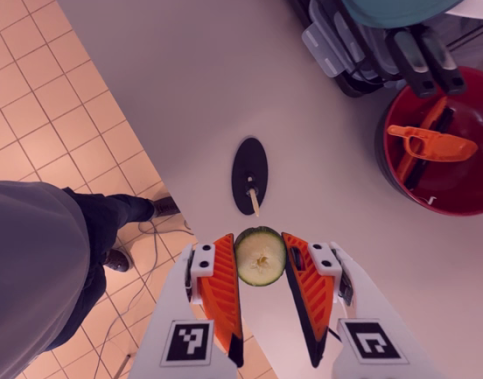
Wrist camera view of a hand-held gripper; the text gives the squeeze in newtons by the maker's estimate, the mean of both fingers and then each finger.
{"total": 6.3, "left": 5.8, "right": 6.9}